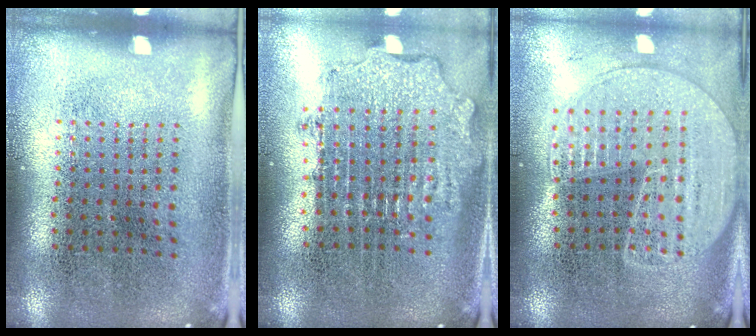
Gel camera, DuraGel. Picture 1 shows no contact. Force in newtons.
{"total": 1.9, "press": 1.4, "slide": 1.2}
{"total": 1.8, "press": 1.7, "slide": 0.7}